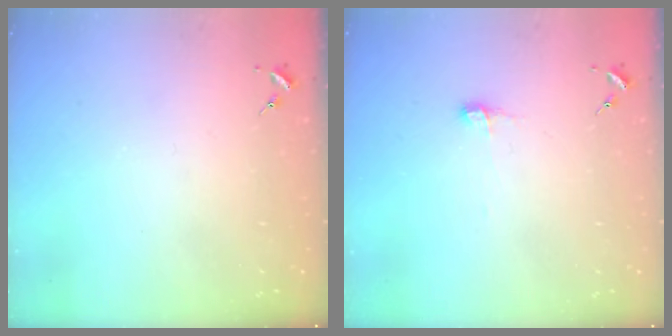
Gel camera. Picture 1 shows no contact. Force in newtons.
{"total": 5.0, "press": 5.0, "slide": 0.4}